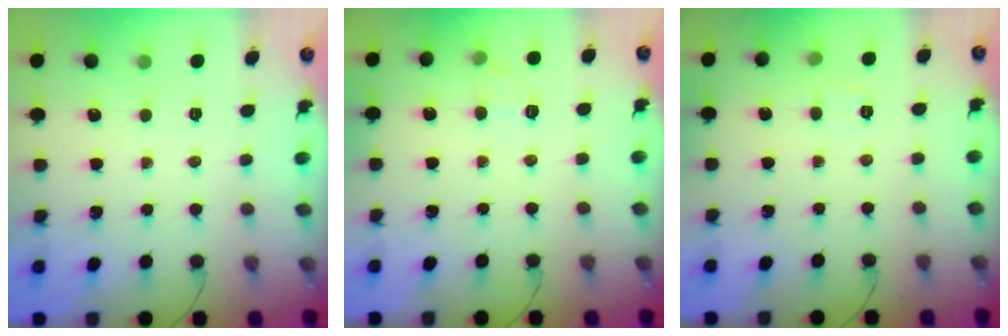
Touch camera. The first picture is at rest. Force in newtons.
{"total": 6.9, "press": 6.7, "slide": 1.7}
{"total": 2.6, "press": 2.3, "slide": 1.2}